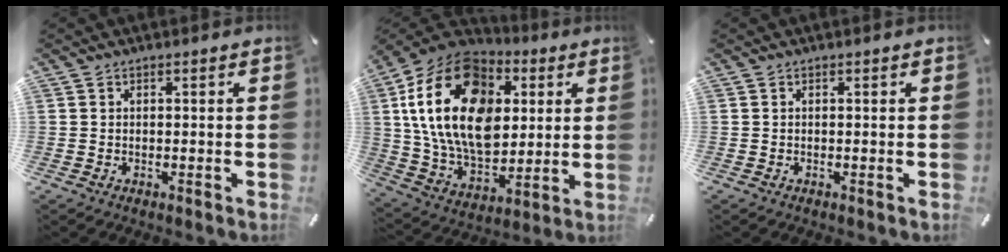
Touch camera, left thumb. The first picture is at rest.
{"total": 24.1, "force": [4.8, 17.2, 16.1], "torque": [-0.327, -0.010, 0.082]}
{"total": 0.0}